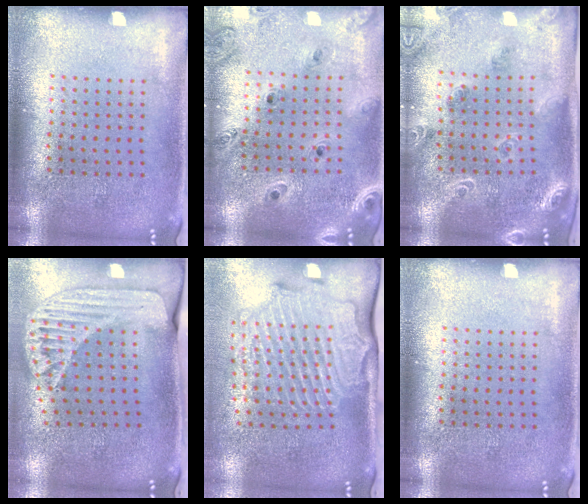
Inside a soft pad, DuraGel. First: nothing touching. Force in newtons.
{"total": 1.3, "press": 1.2, "slide": 0.3}
{"total": 1.8, "press": 1.7, "slide": 0.4}
{"total": 1.8, "press": 1.6, "slide": 0.9}
{"total": 2.9, "press": 2.2, "slide": 1.9}
{"total": 0.0}